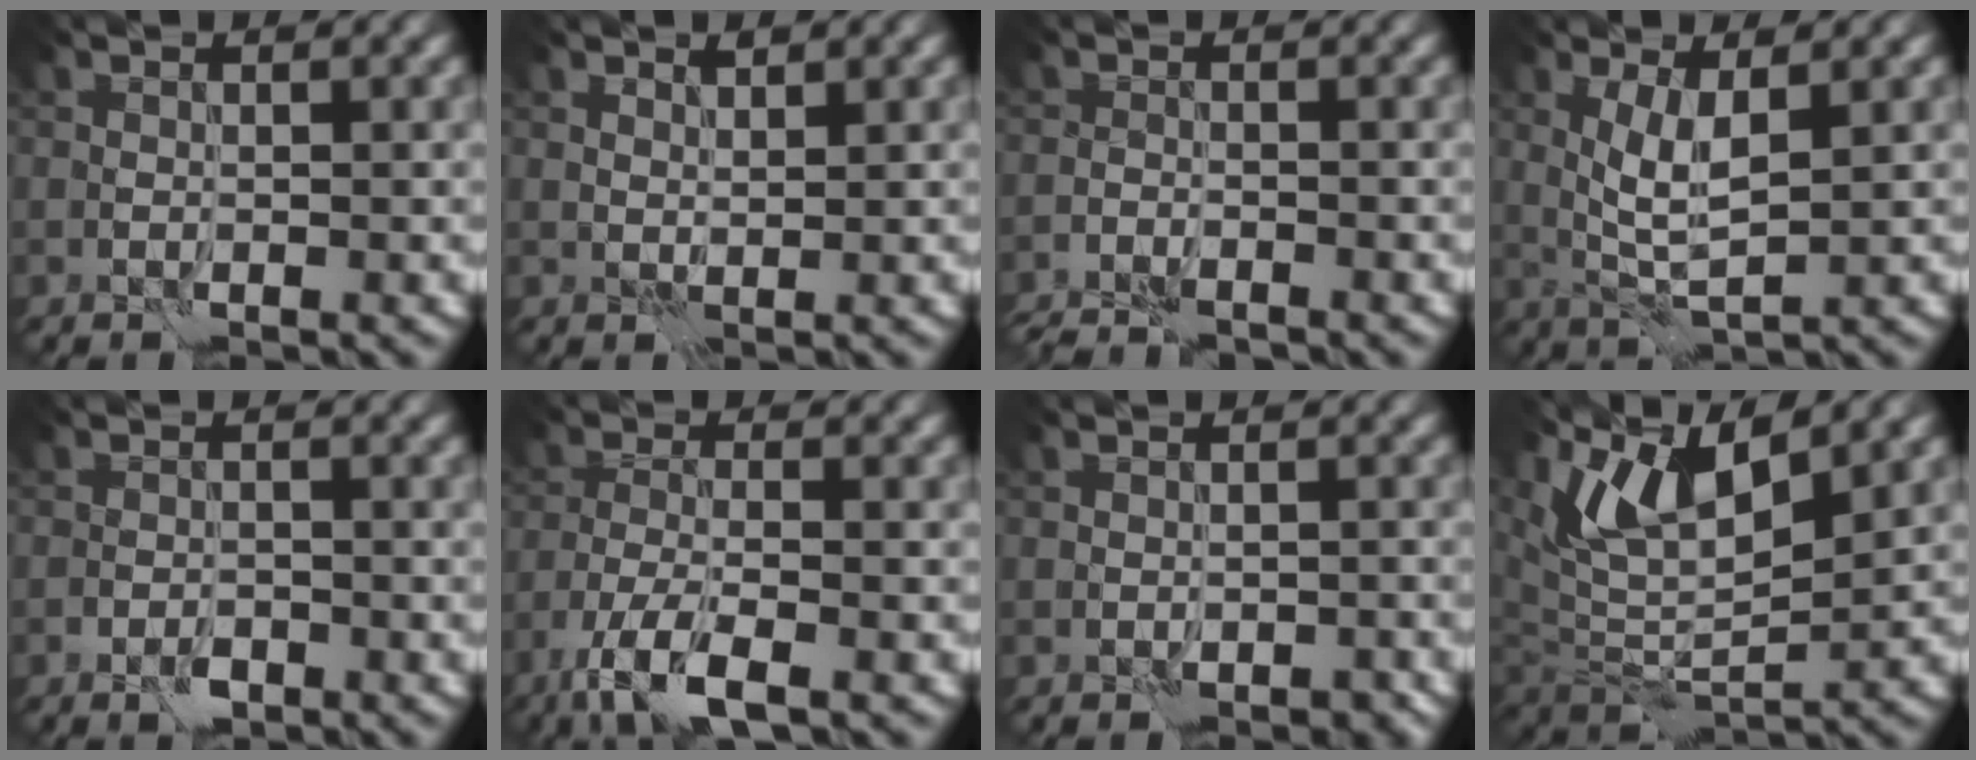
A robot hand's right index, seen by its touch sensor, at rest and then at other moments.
{"total": 0.9, "force": [0.9, 0.2, 0.1], "torque": [-0.004, -0.004, 0.017]}
{"total": 3.8, "force": [-3.6, 0.6, 1.0], "torque": [-0.025, -0.009, -0.059]}
{"total": 3.4, "force": [1.0, 0.8, 3.2], "torque": [-0.067, -0.002, 0.022]}
{"total": 1.4, "force": [-0.9, 0.8, 0.8], "torque": [-0.012, 0.000, -0.018]}
{"total": 5.6, "force": [-3.7, 1.4, 4.0], "torque": [-0.078, -0.009, -0.074]}
{"total": 1.5, "force": [-1.0, 0.9, 0.6], "torque": [-0.012, 0.006, -0.011]}
{"total": 7.6, "force": [5.1, 2.3, 5.2], "torque": [-0.110, -0.002, 0.093]}